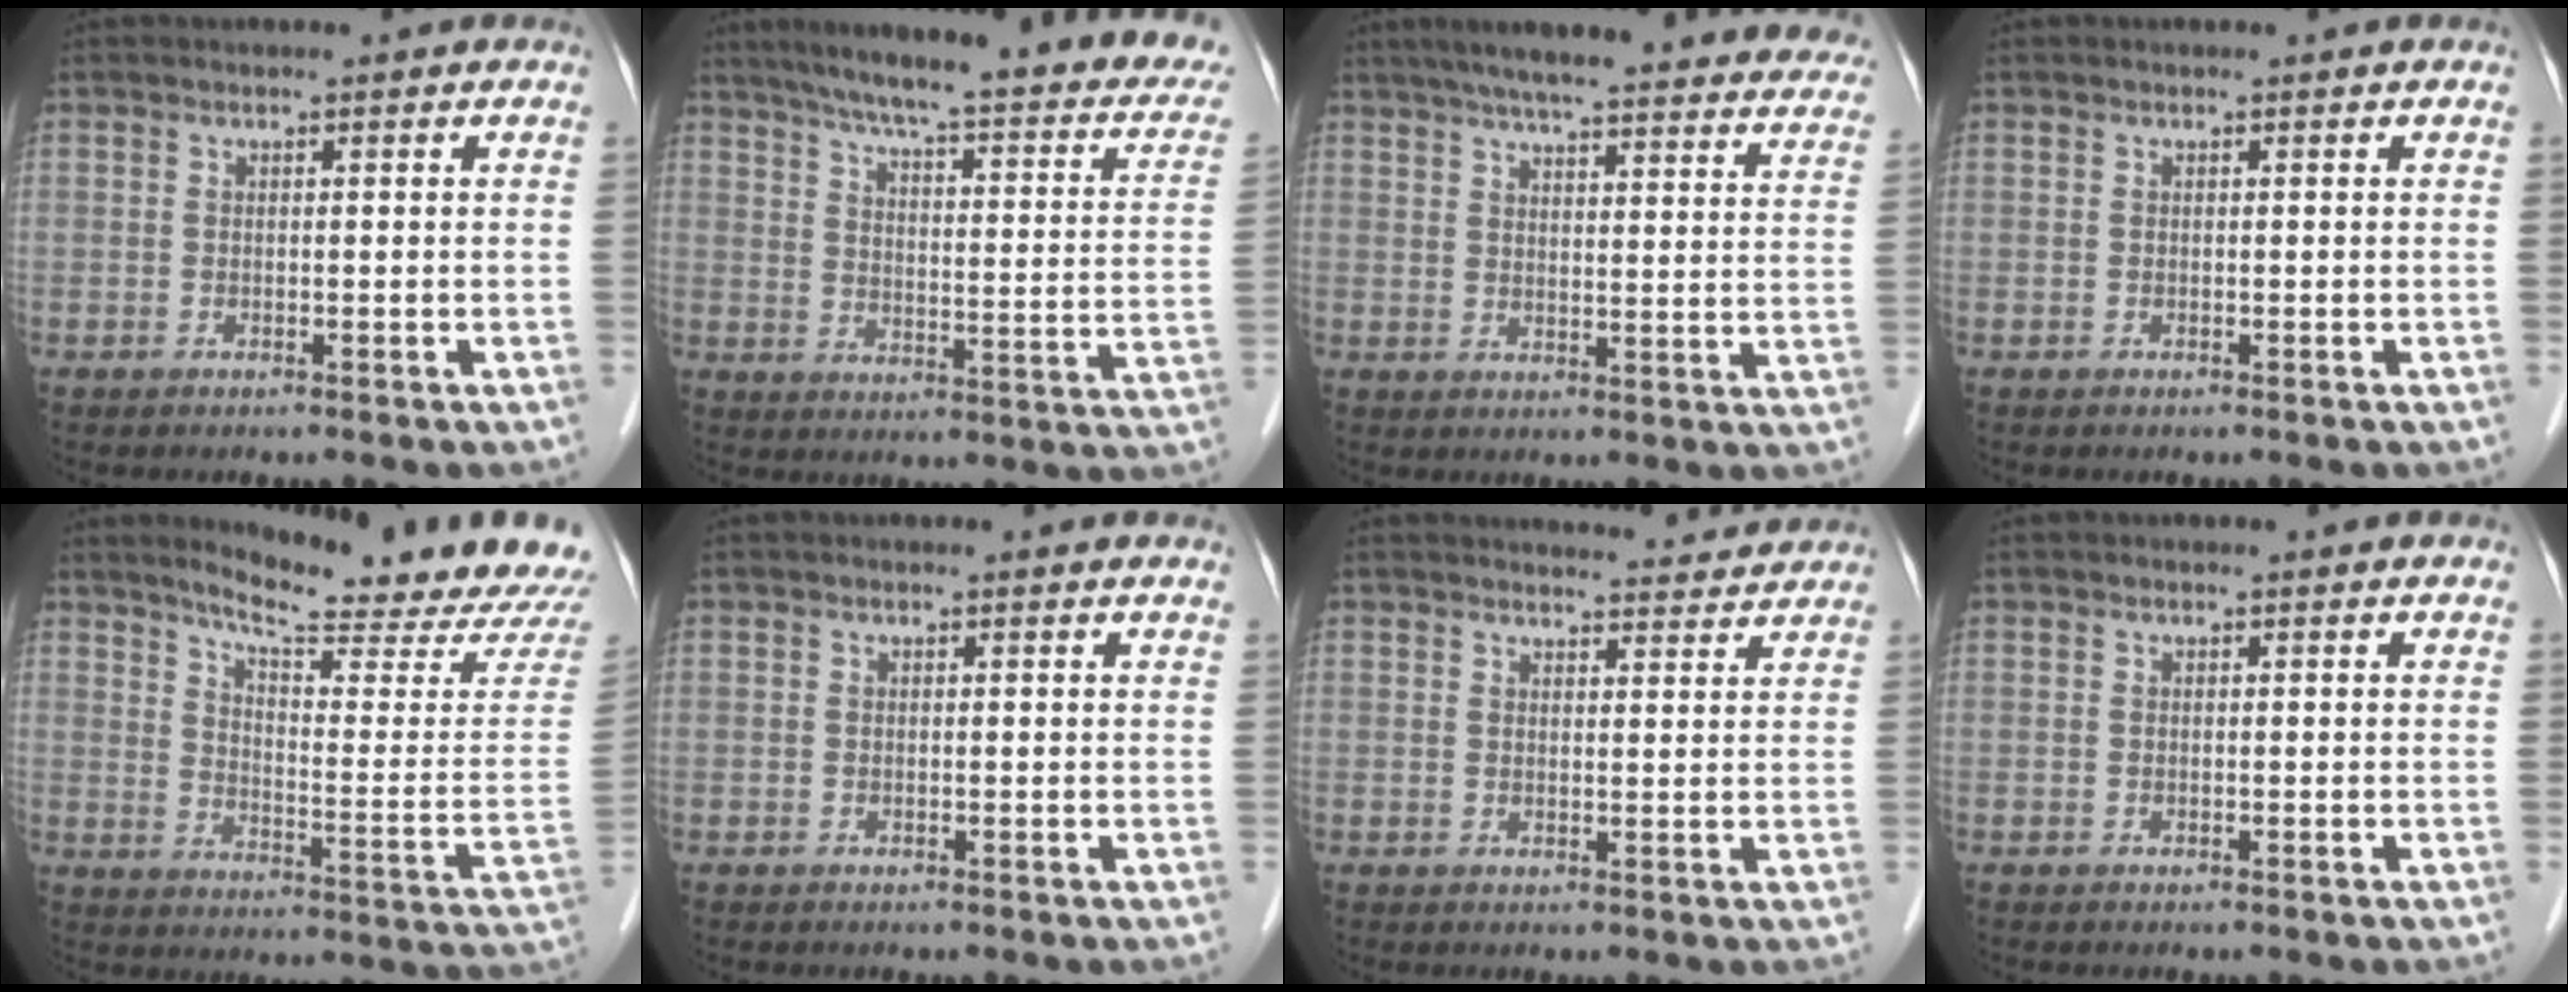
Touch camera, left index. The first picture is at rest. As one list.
[{"total": 26.4, "force": [21.2, 3.3, 15.2], "torque": [-0.215, -0.019, 0.260]}, {"total": 30.5, "force": [27.0, 4.0, 13.7], "torque": [-0.197, -0.029, 0.321]}, {"total": 0.0}, {"total": 18.2, "force": [16.7, -0.5, 7.3], "torque": [-0.113, -0.084, 0.213]}, {"total": 1.0, "force": [0.9, 0.1, 0.3], "torque": [-0.013, 0.002, 0.004]}, {"total": 7.2, "force": [7.1, 0.8, 1.0], "torque": [-0.009, 0.006, 0.075]}, {"total": 0.0}]